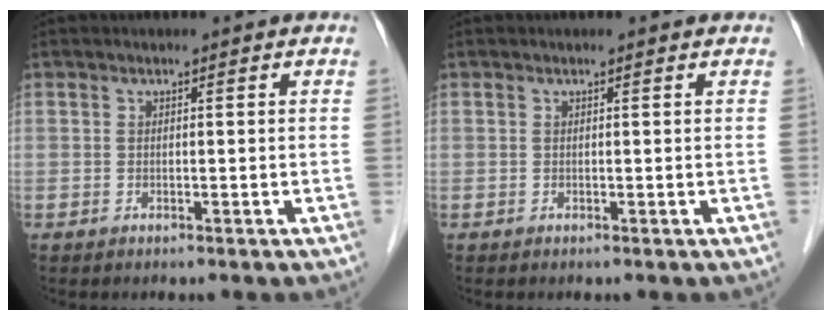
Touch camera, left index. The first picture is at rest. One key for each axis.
{"total": 0.0}